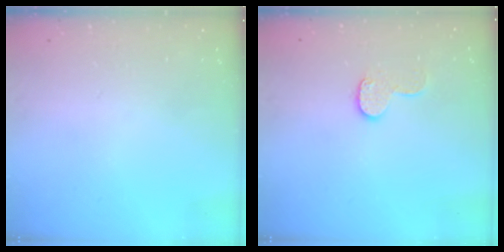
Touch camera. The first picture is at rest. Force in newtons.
{"total": 8.0, "press": 8.0, "slide": 0.2}